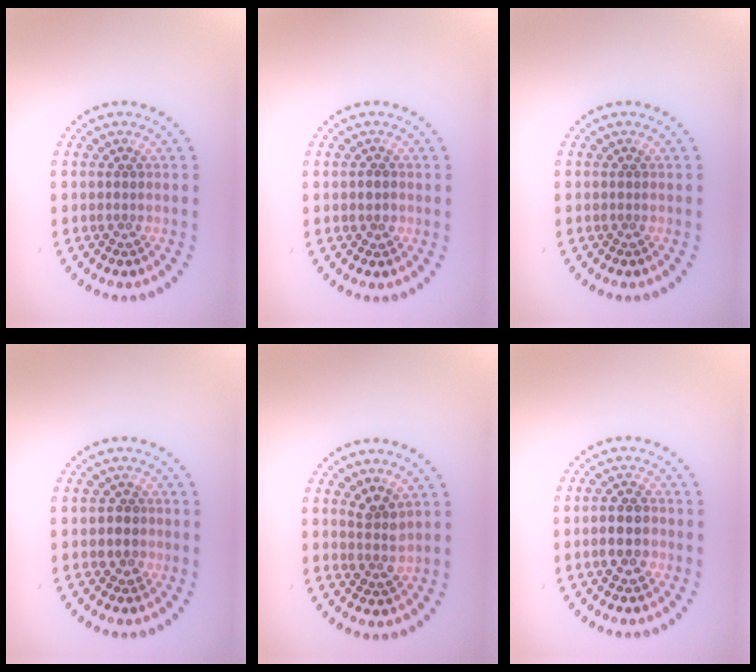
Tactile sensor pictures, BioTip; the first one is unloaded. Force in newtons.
{"total": 0.8, "press": 0.8, "slide": 0.3}
{"total": 0.0}
{"total": 1.4, "press": 1.2, "slide": 0.6}
{"total": 2.2, "press": 1.8, "slide": 1.3}
{"total": 2.9, "press": 2.9, "slide": 0.6}